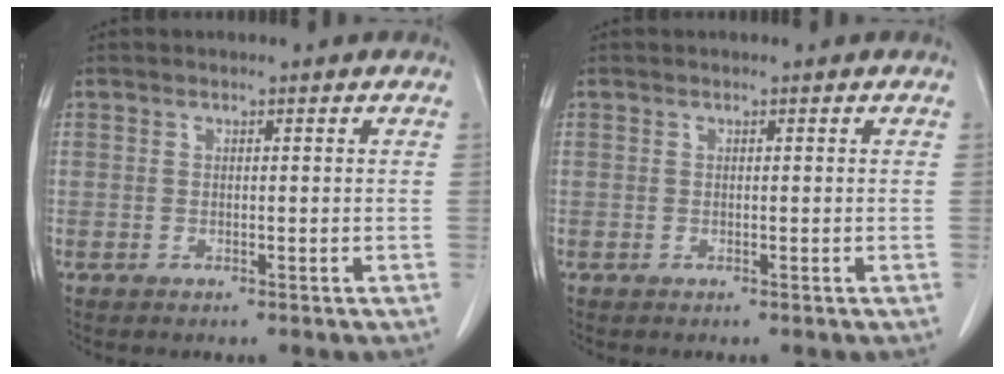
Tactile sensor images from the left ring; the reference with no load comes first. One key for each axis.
{"total": 0.0}